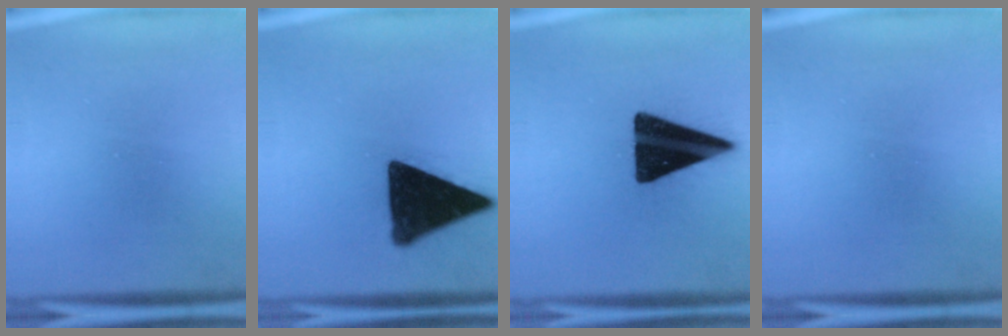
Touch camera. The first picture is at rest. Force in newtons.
{"total": 16.4}
{"total": 18.8}
{"total": 0.0}